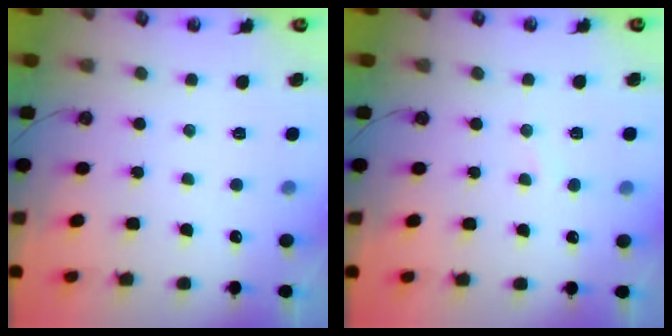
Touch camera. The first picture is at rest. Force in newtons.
{"total": 6.5, "press": 6.5, "slide": 0.5}